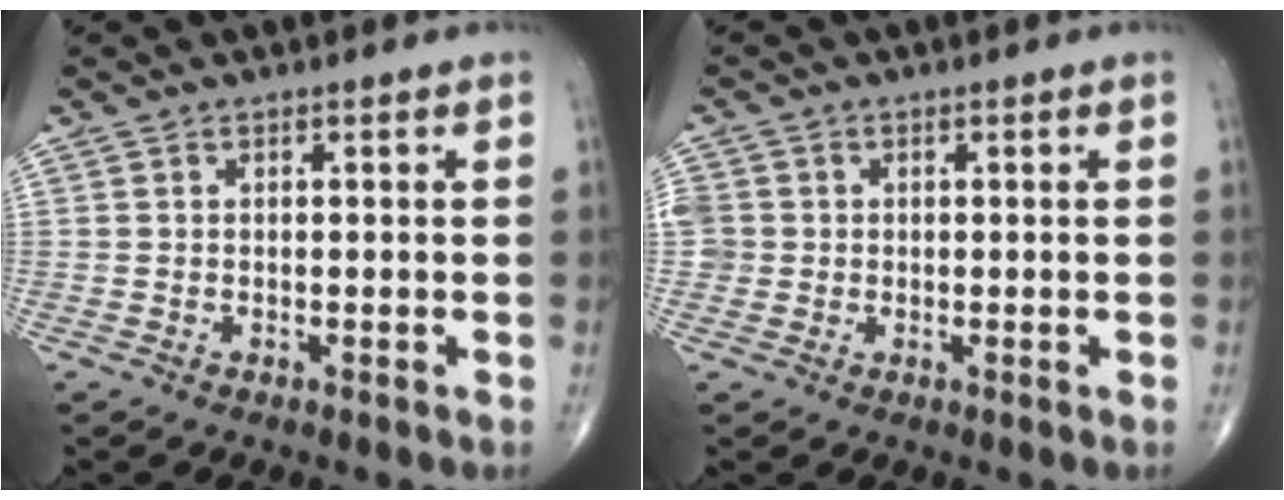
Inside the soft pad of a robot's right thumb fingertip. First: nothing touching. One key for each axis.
{"total": 4.0, "fx": 0.1, "fy": 3.8, "fz": 1.0, "tx": -0.014, "ty": 0.010, "tz": 0.003}